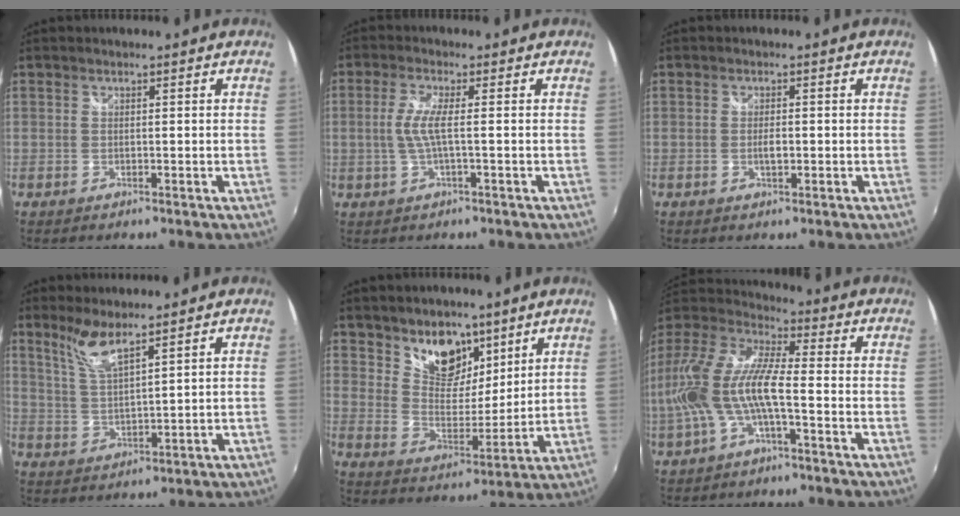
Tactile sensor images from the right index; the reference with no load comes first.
{"total": 4.3, "force": [-0.5, 0.3, 4.3], "torque": [-0.091, 0.000, -0.008]}
{"total": 1.8, "force": [-0.4, 0.8, 1.6], "torque": [-0.028, -0.002, -0.006]}
{"total": 5.9, "force": [4.6, 0.3, 3.6], "torque": [-0.077, -0.002, 0.098]}
{"total": 11.1, "force": [7.6, 6.5, 4.8], "torque": [-0.077, -0.003, 0.136]}
{"total": 15.9, "force": [-3.4, 4.7, 14.8], "torque": [-0.298, -0.002, -0.065]}